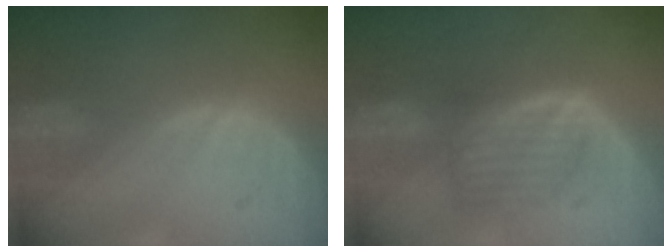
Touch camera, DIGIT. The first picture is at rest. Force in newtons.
{"total": 6.6, "press": 6.1, "slide": 2.5}